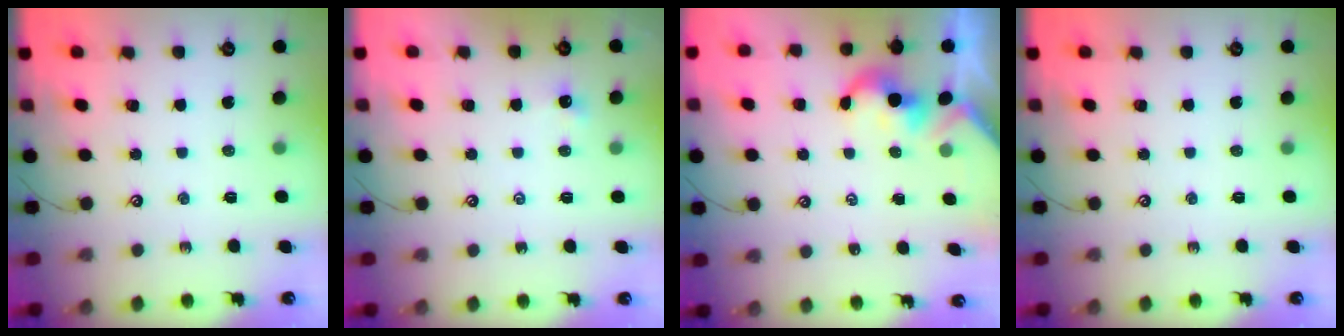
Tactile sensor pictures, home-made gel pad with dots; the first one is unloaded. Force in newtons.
{"total": 3.5, "press": 3.4, "slide": 0.4}
{"total": 1.4, "press": 1.3, "slide": 0.3}
{"total": 0.0}